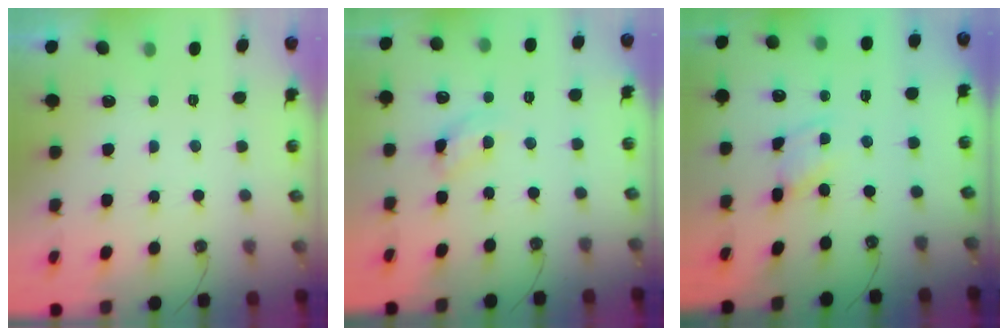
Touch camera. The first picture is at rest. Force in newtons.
{"total": 9.4, "press": 9.4, "slide": 0.7}
{"total": 2.6, "press": 2.6, "slide": 0.2}